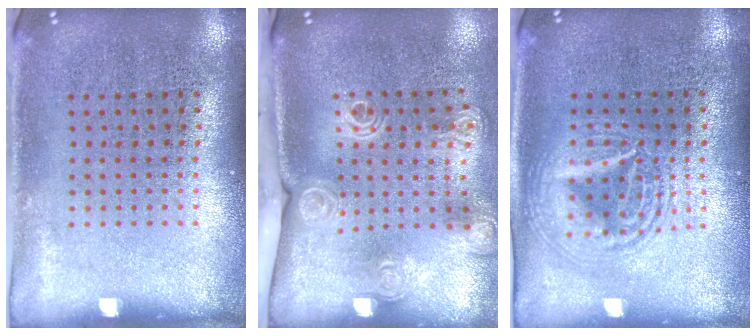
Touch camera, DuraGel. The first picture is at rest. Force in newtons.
{"total": 2.1, "press": 1.6, "slide": 1.3}
{"total": 2.6, "press": 2.6, "slide": 0.3}